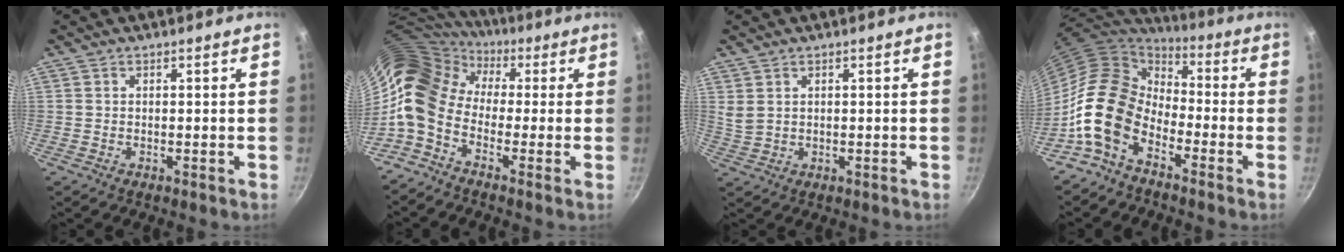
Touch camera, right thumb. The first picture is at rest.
{"total": 12.5, "force": [-0.1, 9.3, 8.4], "torque": [-0.153, 0.024, -0.029]}
{"total": 2.2, "force": [1.2, 1.3, 1.3], "torque": [-0.026, -0.004, 0.032]}
{"total": 15.0, "force": [-6.9, 9.9, 9.0], "torque": [-0.142, 0.057, -0.158]}